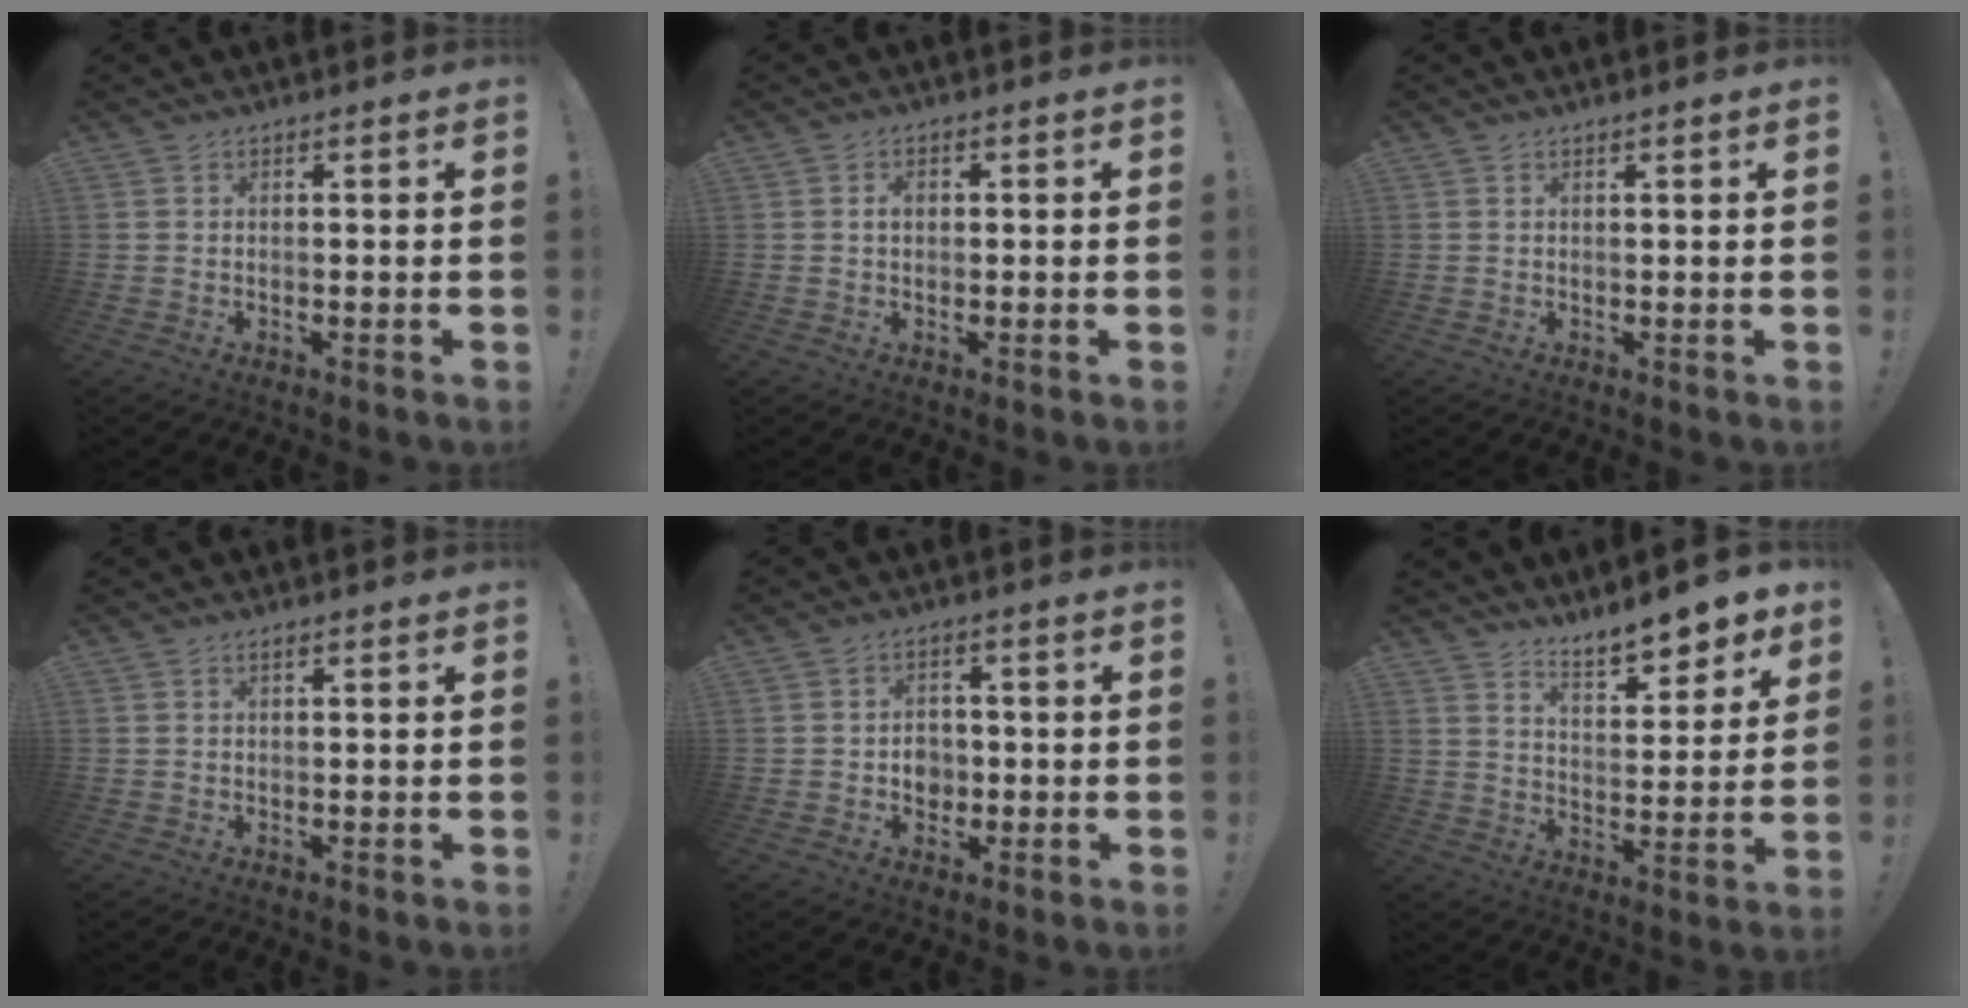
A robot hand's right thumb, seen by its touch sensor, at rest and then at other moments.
{"total": 1.9, "force": [0.2, 1.4, 1.2], "torque": [-0.021, 0.005, 0.001]}
{"total": 0.8, "force": [0.5, -0.3, 0.4], "torque": [0.000, -0.003, 0.008]}
{"total": 0.7, "force": [0.5, 0.1, 0.5], "torque": [-0.011, 0.001, 0.009]}
{"total": 4.9, "force": [-0.8, 4.4, 1.9], "torque": [-0.019, 0.000, -0.015]}
{"total": 9.6, "force": [8.4, 2.0, 4.1], "torque": [-0.051, -0.073, 0.148]}